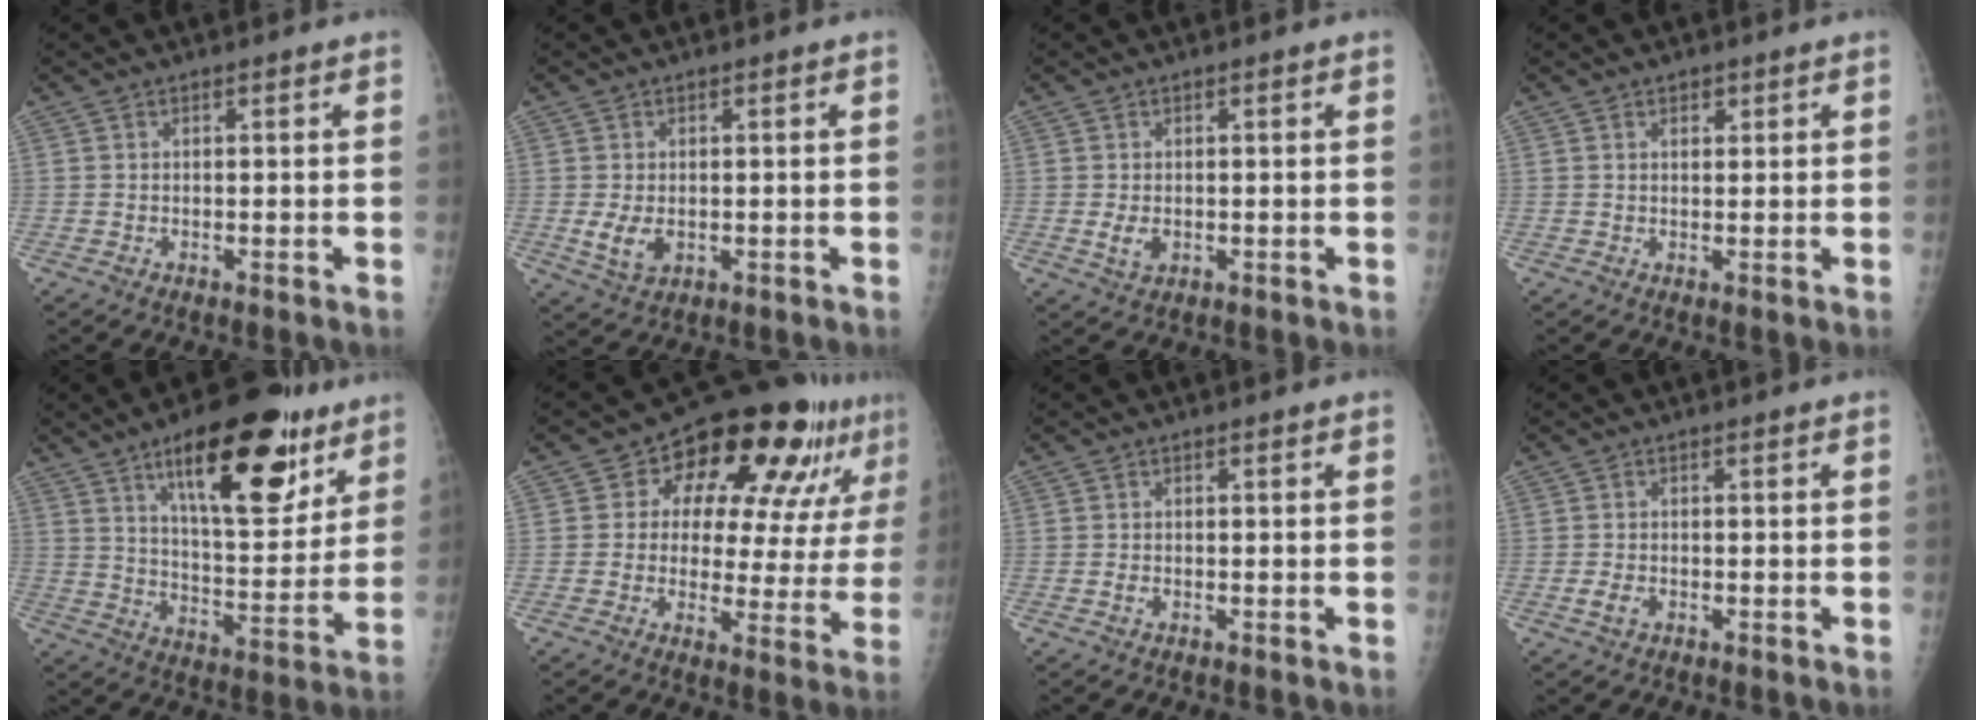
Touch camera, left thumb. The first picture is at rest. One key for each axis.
{"total": 4.3, "fx": -0.4, "fy": 2.9, "fz": 3.1, "tx": -0.051, "ty": -0.009, "tz": 0.000}
{"total": 2.7, "fx": -0.2, "fy": 1.9, "fz": 1.9, "tx": -0.029, "ty": -0.005, "tz": 0.001}
{"total": 1.7, "fx": 1.0, "fy": 1.1, "fz": 0.9, "tx": -0.004, "ty": -0.004, "tz": 0.014}
{"total": 22.4, "fx": 12.4, "fy": 8.6, "fz": 16.6, "tx": -0.205, "ty": -0.050, "tz": 0.195}
{"total": 19.7, "fx": 9.7, "fy": 9.4, "fz": 14.3, "tx": -0.148, "ty": -0.011, "tz": 0.134}
{"total": 0.9, "fx": -0.2, "fy": 0.6, "fz": 0.6, "tx": -0.007, "ty": 0.000, "tz": -0.004}
{"total": 2.1, "fx": -0.8, "fy": 1.4, "fz": 1.4, "tx": -0.023, "ty": 0.001, "tz": -0.014}